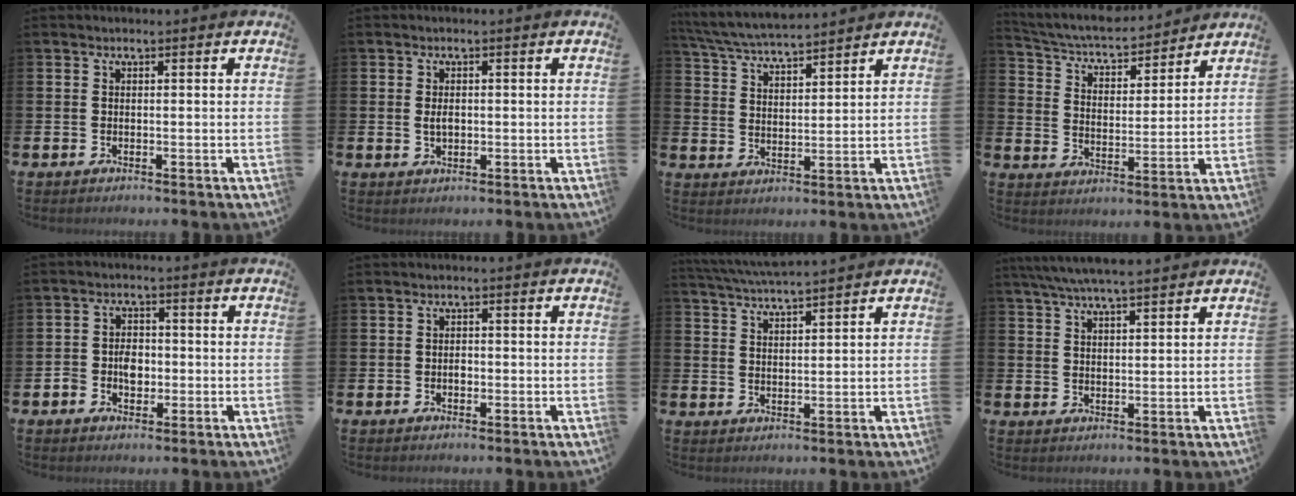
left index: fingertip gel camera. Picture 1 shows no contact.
{"total": 1.7, "force": [0.1, 1.0, 1.3], "torque": [-0.014, 0.001, -0.002]}
{"total": 5.8, "force": [5.7, 0.4, 1.1], "torque": [-0.043, -0.032, 0.101]}
{"total": 5.5, "force": [5.2, 1.2, 1.4], "torque": [-0.056, -0.042, 0.084]}
{"total": 3.4, "force": [-0.8, 2.7, 2.0], "torque": [-0.028, 0.001, -0.020]}
{"total": 1.1, "force": [-0.3, 0.9, 0.7], "torque": [0.000, -0.002, -0.008]}
{"total": 4.8, "force": [4.7, 0.0, 1.0], "torque": [-0.036, -0.022, 0.084]}
{"total": 5.8, "force": [5.4, 0.6, 2.1], "torque": [-0.050, -0.016, 0.098]}